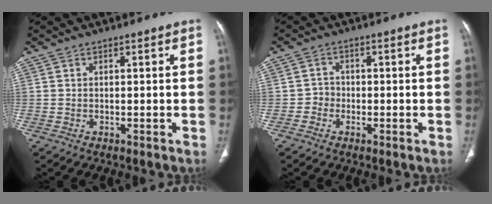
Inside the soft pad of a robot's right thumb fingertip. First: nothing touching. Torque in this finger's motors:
{"motor_torque": [-0.19, 0.02, 0.35, -0.26, -0.05]}